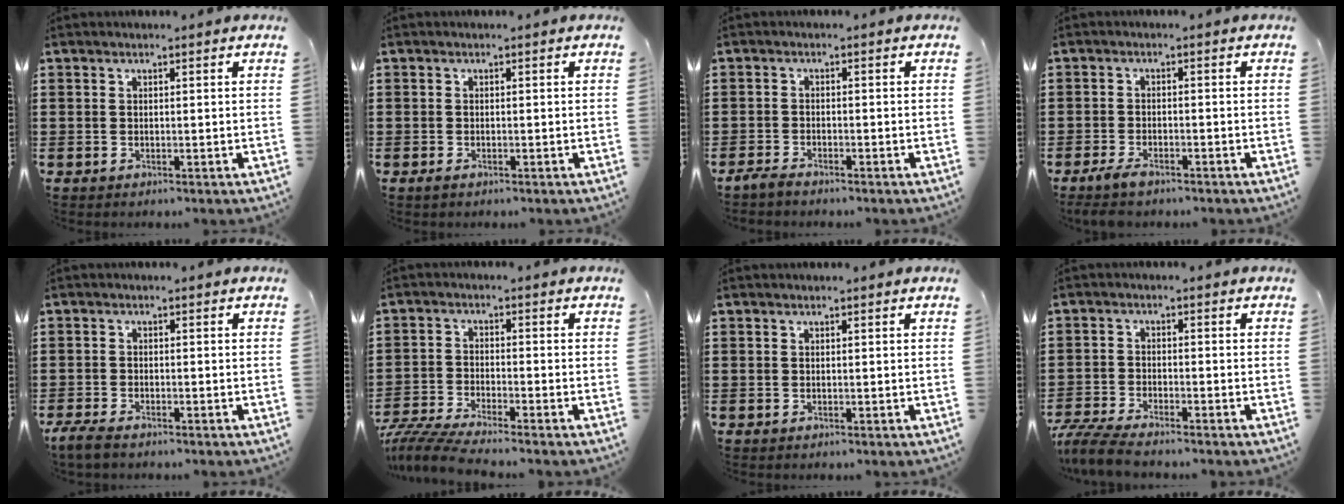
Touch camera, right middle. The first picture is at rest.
{"total": 0.6, "force": [-0.4, 0.5, 0.2], "torque": [-0.004, 0.001, -0.009]}
{"total": 1.8, "force": [-1.6, 0.3, 0.8], "torque": [-0.023, -0.001, -0.034]}
{"total": 2.6, "force": [-2.0, 0.7, 1.5], "torque": [-0.042, -0.004, -0.042]}
{"total": 2.4, "force": [-2.0, 0.5, 1.2], "torque": [-0.043, -0.004, -0.046]}
{"total": 4.9, "force": [-4.6, 0.0, 1.5], "torque": [-0.048, -0.015, -0.096]}
{"total": 0.0}
{"total": 5.0, "force": [-4.7, 0.4, 1.7], "torque": [-0.055, -0.012, -0.098]}